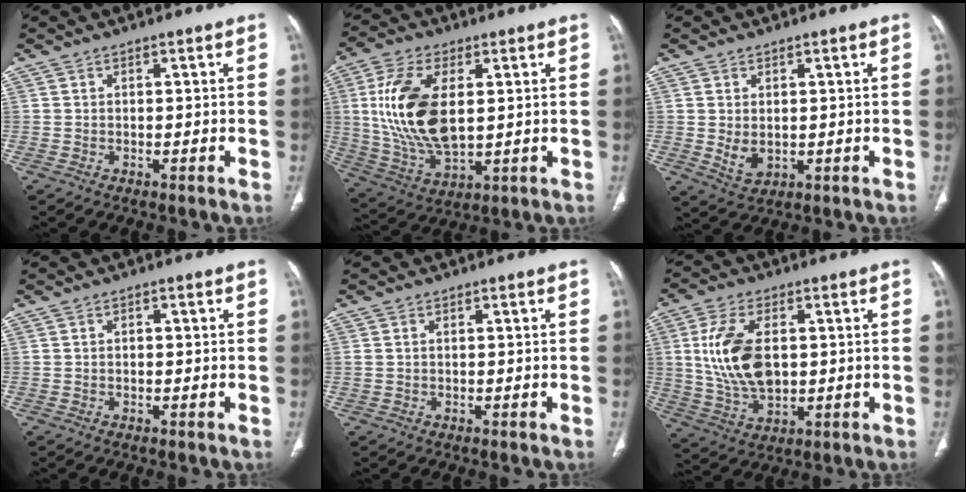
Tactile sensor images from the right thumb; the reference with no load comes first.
{"total": 17.3, "force": [2.6, 8.9, 14.6], "torque": [-0.295, -0.011, 0.058]}
{"total": 4.0, "force": [0.1, 2.8, 2.9], "torque": [-0.048, -0.010, 0.016]}
{"total": 0.6, "force": [0.1, 0.4, 0.5], "torque": [-0.010, 0.004, 0.002]}
{"total": 0.9, "force": [0.2, 0.6, 0.6], "torque": [-0.021, 0.007, 0.007]}
{"total": 13.4, "force": [1.7, 7.7, 10.8], "torque": [-0.212, -0.007, 0.040]}